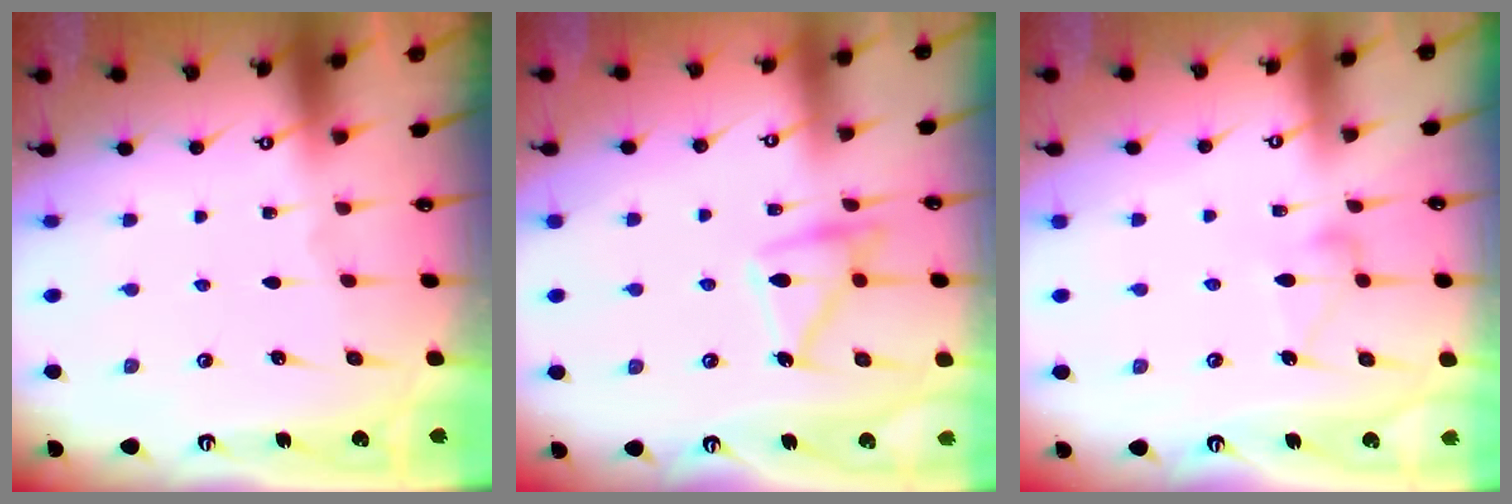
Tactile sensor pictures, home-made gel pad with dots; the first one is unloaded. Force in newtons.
{"total": 14.4, "press": 14.4, "slide": 1.0}
{"total": 7.9, "press": 7.9, "slide": 0.2}